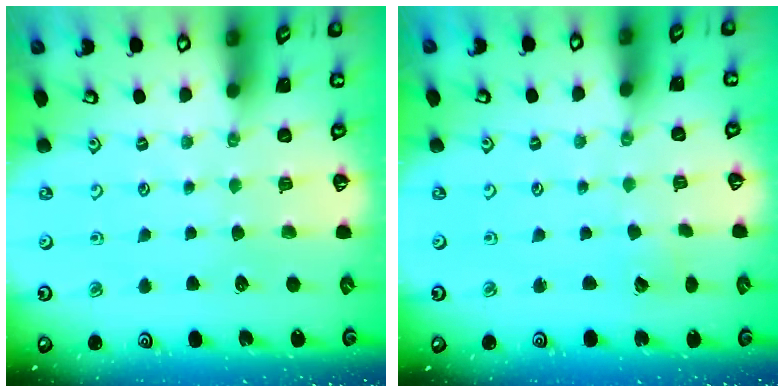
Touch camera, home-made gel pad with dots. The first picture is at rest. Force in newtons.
{"total": 2.6, "press": 2.6, "slide": 0.3}